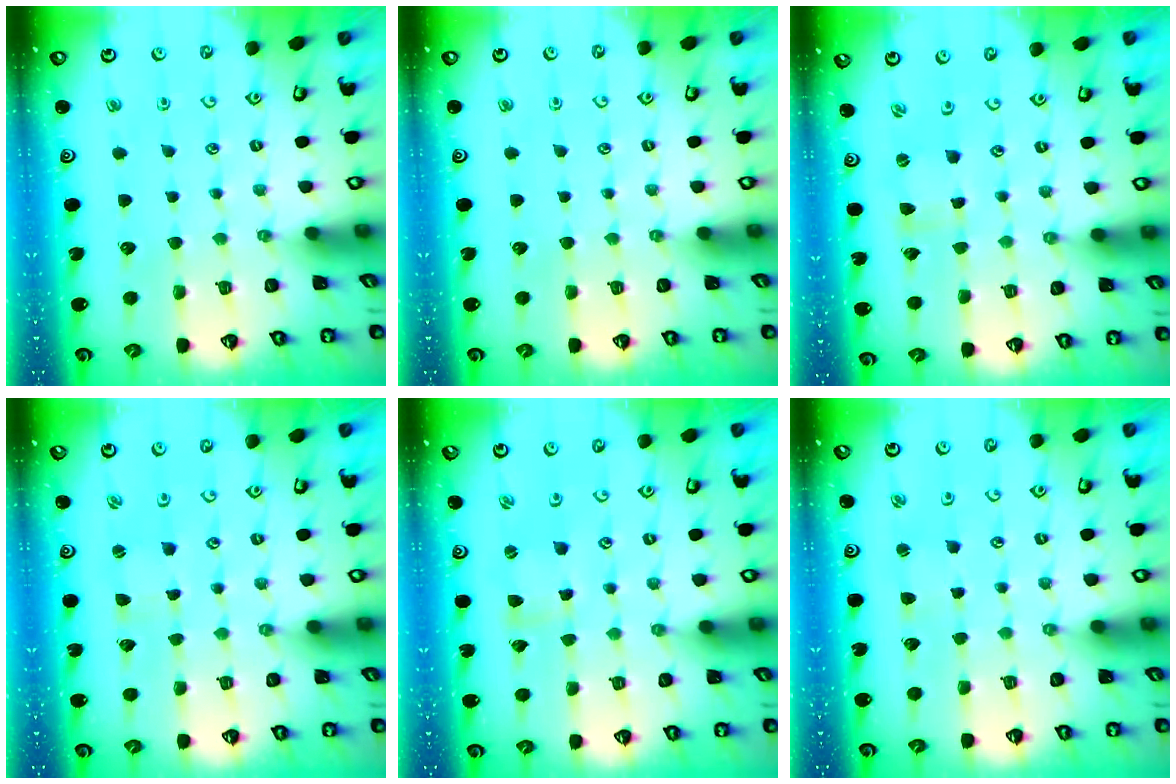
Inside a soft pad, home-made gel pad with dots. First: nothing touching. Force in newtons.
{"total": 0.0}
{"total": 0.0}
{"total": 0.0}
{"total": 0.8, "press": 0.8, "slide": 0.1}
{"total": 1.2, "press": 1.2, "slide": 0.2}